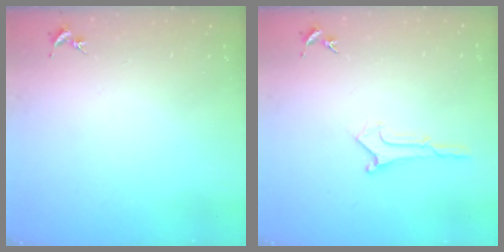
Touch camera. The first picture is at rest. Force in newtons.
{"total": 0.6, "press": 0.6, "slide": 0.1}